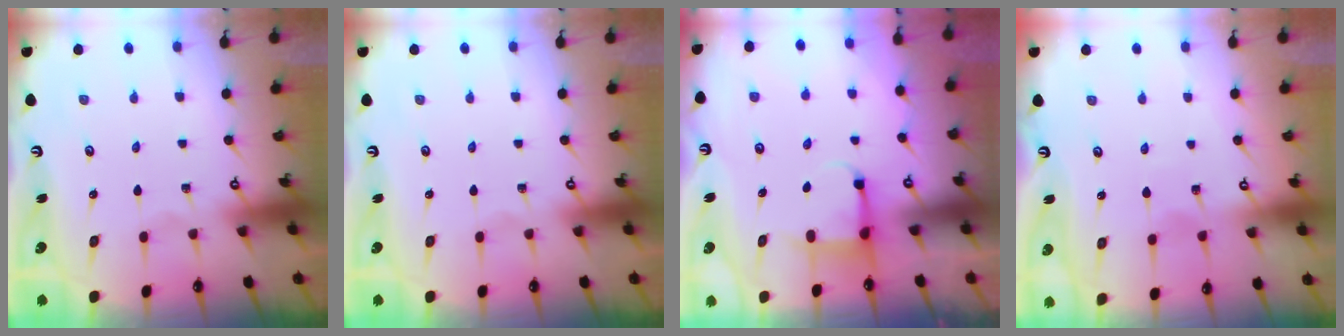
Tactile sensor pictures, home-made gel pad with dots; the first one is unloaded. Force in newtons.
{"total": 0.0}
{"total": 3.0, "press": 3.0, "slide": 0.8}
{"total": 5.7, "press": 5.6, "slide": 0.7}